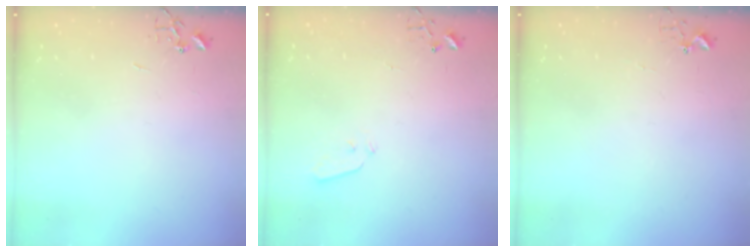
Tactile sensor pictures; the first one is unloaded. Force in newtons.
{"total": 3.6, "press": 3.6, "slide": 0.6}
{"total": 2.7, "press": 2.7, "slide": 0.3}